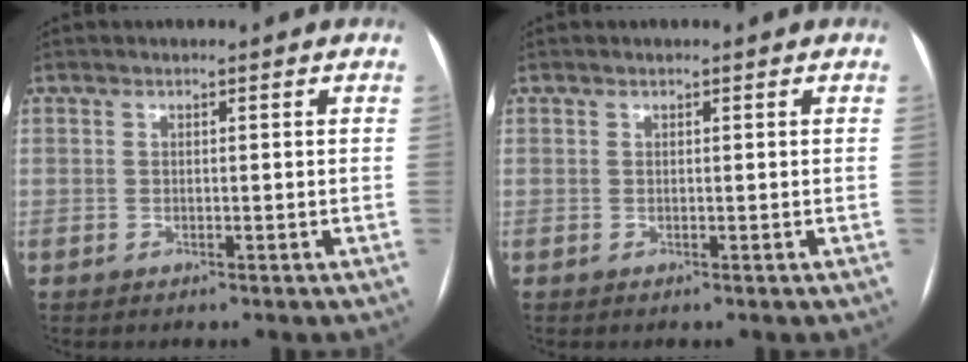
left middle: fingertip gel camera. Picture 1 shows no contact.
{"total": 0.0}